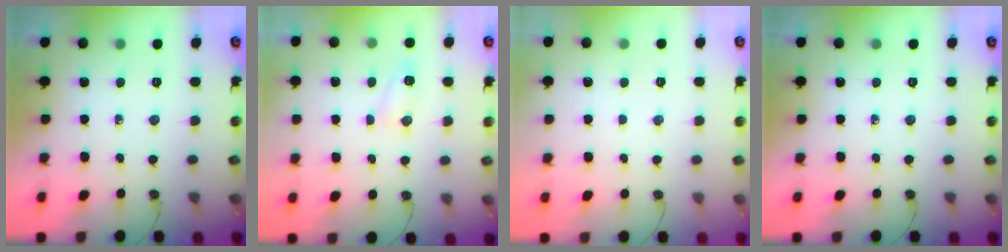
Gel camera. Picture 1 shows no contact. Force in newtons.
{"total": 6.0, "press": 6.0, "slide": 0.7}
{"total": 1.8, "press": 1.7, "slide": 0.6}
{"total": 0.0}